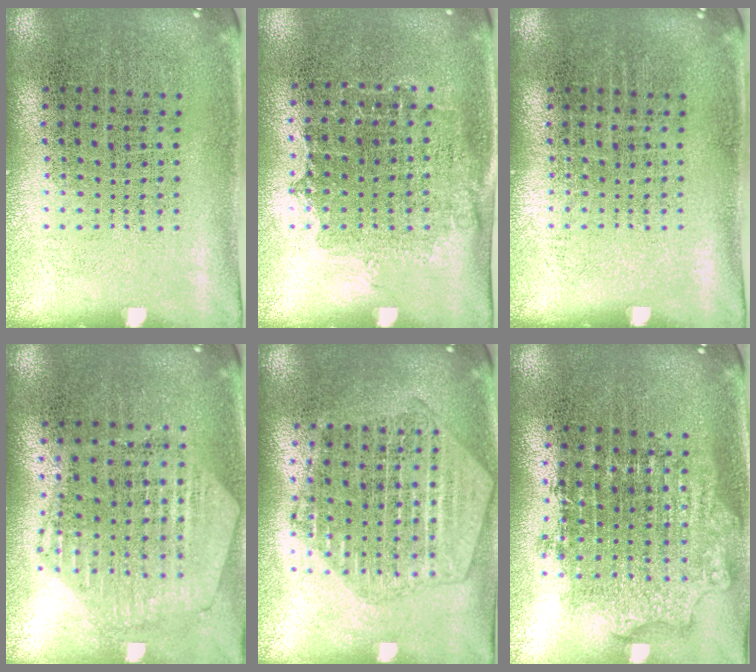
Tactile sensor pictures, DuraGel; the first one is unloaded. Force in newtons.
{"total": 0.9, "press": 0.7, "slide": 0.6}
{"total": 0.0}
{"total": 1.2, "press": 1.1, "slide": 0.2}
{"total": 2.0, "press": 1.8, "slide": 0.8}
{"total": 1.8, "press": 1.4, "slide": 1.1}